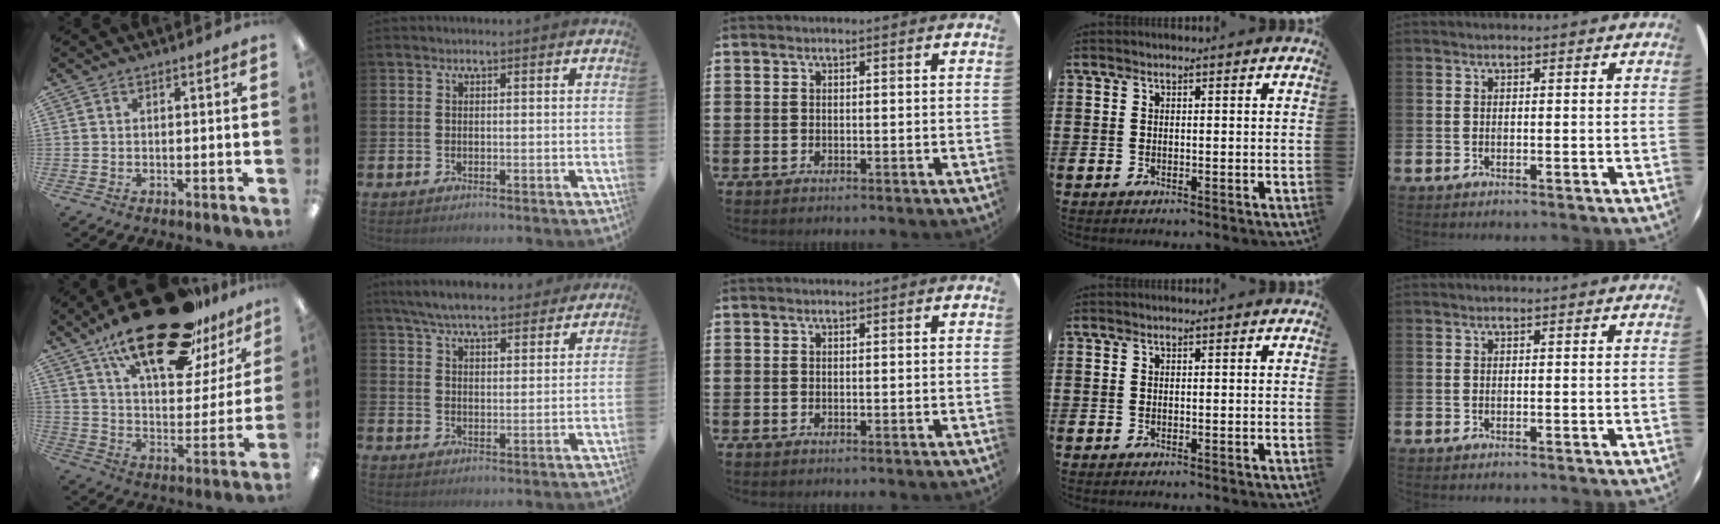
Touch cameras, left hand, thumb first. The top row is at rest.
{"thumb": {"total": 26.9, "force": [19.0, 9.9, 16.3], "torque": [-0.255, -0.109, 0.315]}, "index": {"total": 7.2, "force": [6.8, 1.2, 2.0], "torque": [-0.055, -0.034, 0.121]}}